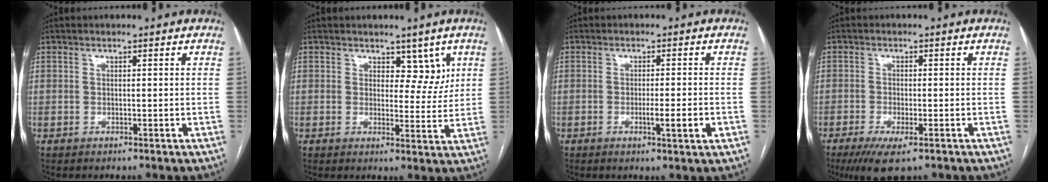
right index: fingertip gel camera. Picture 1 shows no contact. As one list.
[{"total": 4.4, "force": [2.4, 2.6, 2.5], "torque": [-0.015, -0.002, 0.032]}, {"total": 3.8, "force": [-1.2, 0.0, 3.6], "torque": [-0.058, -0.007, -0.017]}, {"total": 6.2, "force": [-3.9, 1.5, 4.6], "torque": [-0.078, -0.014, -0.061]}]